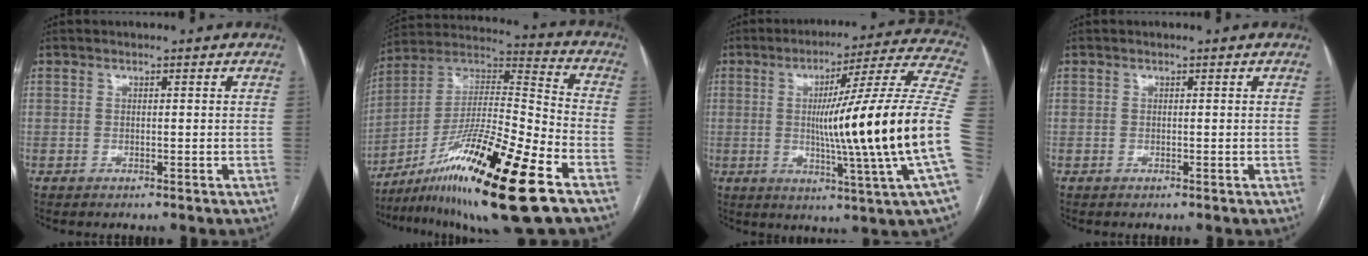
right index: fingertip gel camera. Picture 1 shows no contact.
{"total": 22.8, "force": [-12.5, 1.0, 19.0], "torque": [-0.339, -0.020, -0.217]}
{"total": 24.0, "force": [-2.4, -2.2, 23.8], "torque": [-0.293, -0.003, -0.053]}
{"total": 0.0}